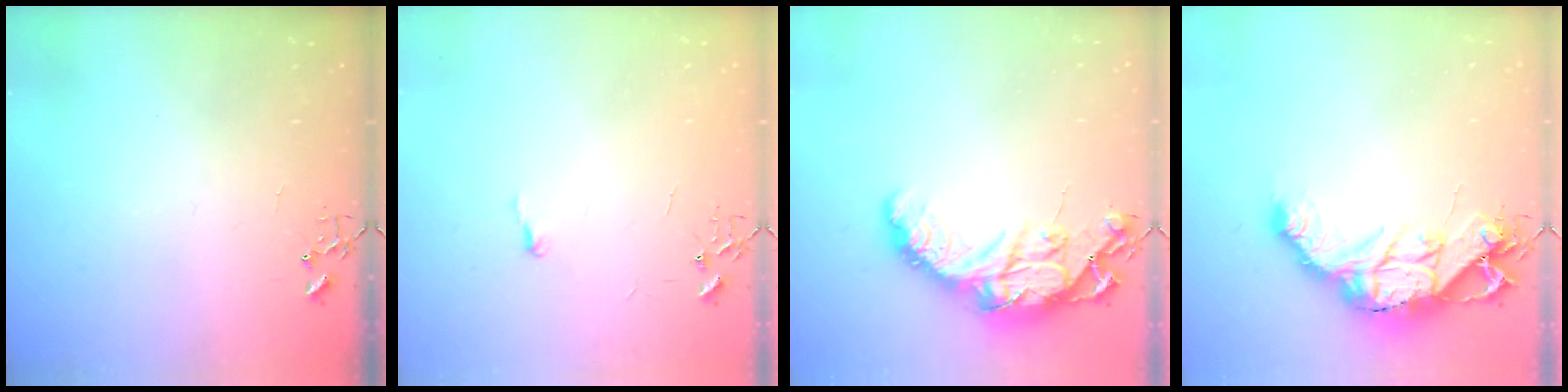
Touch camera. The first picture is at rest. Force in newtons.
{"total": 3.7, "press": 3.7, "slide": 0.3}
{"total": 17.0, "press": 17.0, "slide": 1.3}
{"total": 16.7, "press": 16.6, "slide": 1.4}